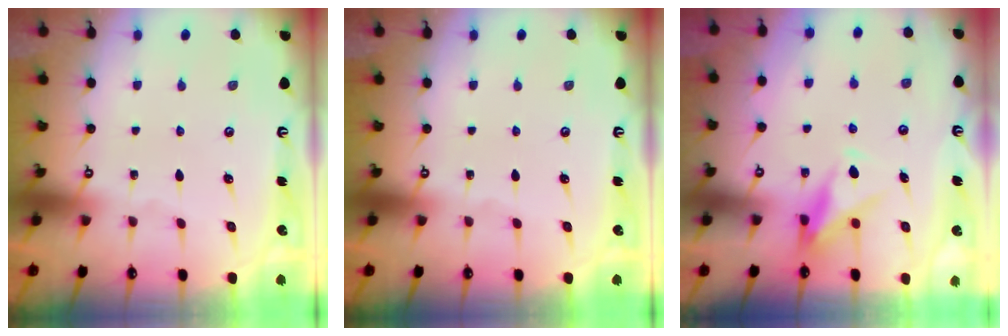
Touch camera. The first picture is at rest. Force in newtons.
{"total": 0.0}
{"total": 9.9, "press": 9.9, "slide": 0.9}